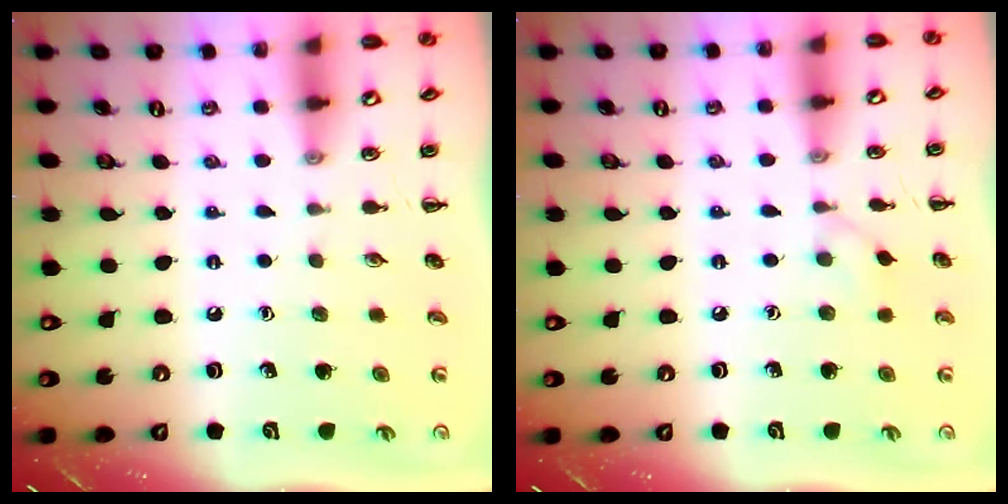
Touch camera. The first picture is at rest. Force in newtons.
{"total": 3.1, "press": 2.9, "slide": 1.2}